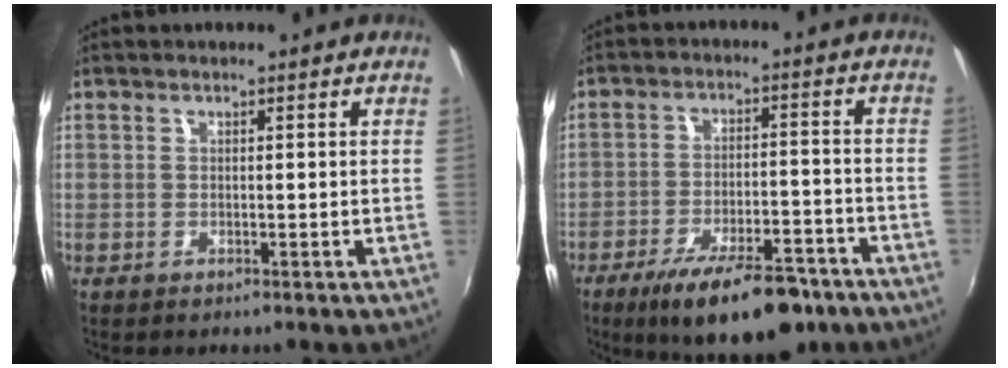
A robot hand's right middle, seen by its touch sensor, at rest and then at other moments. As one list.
[{"total": 16.0, "force": [-11.3, 5.2, 10.1], "torque": [-0.174, -0.017, -0.166]}]